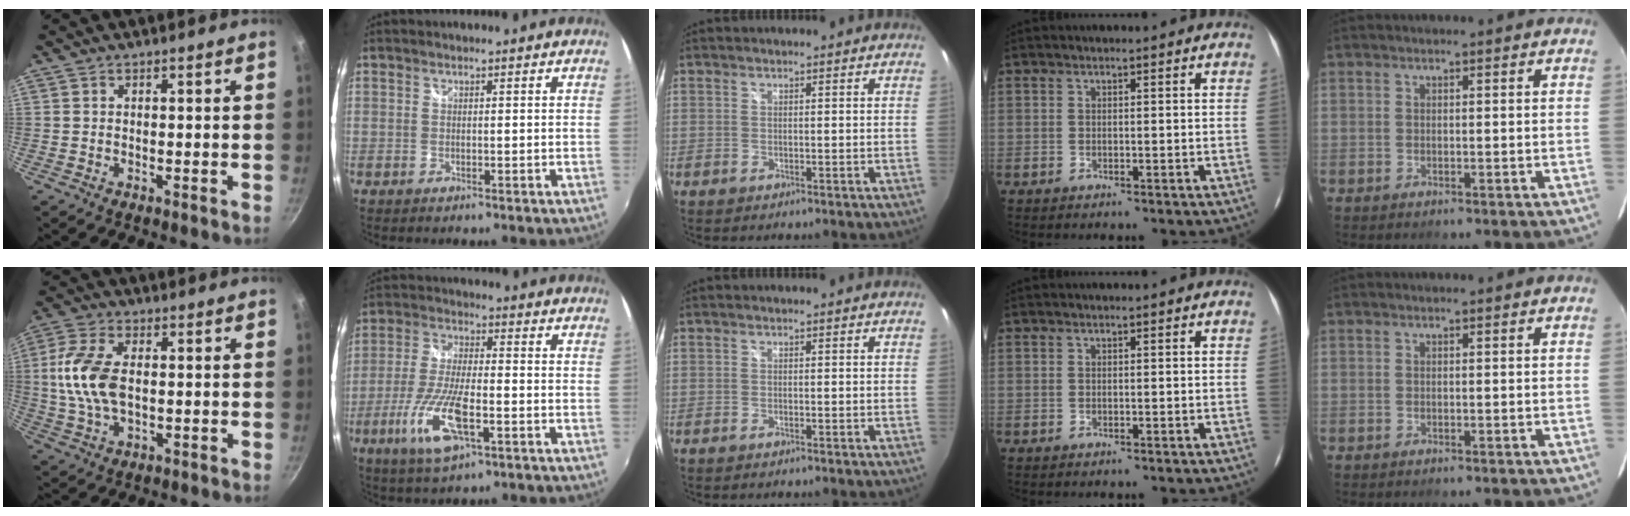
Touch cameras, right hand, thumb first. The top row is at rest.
{"thumb": {"total": 11.4, "force": [0.4, 6.4, 9.4], "torque": [-0.189, 0.011, 0.001]}, "index": {"total": 12.8, "force": [-5.2, 3.9, 11.0], "torque": [-0.236, -0.017, -0.099]}}